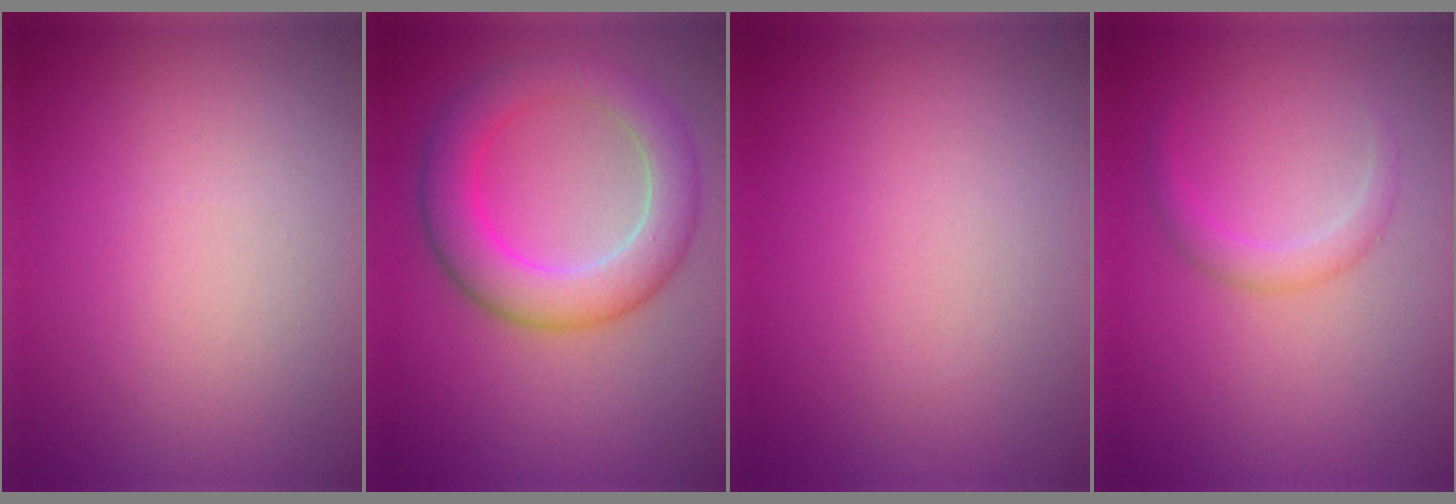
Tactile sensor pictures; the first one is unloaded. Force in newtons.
{"total": 5.9, "press": 5.9, "slide": 0.1}
{"total": 0.0}
{"total": 1.6, "press": 1.6, "slide": 0.0}